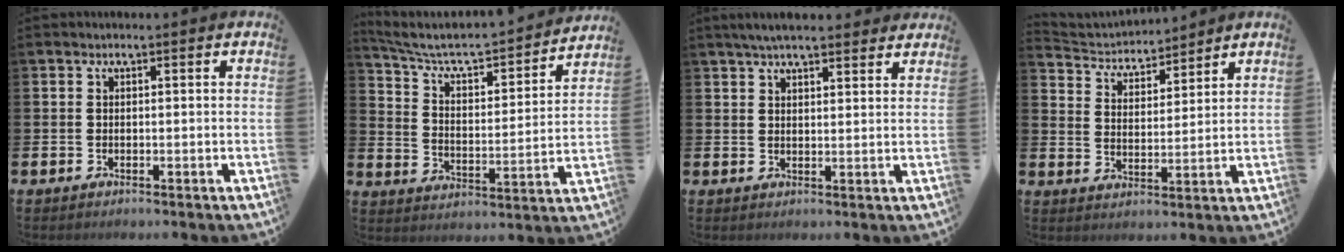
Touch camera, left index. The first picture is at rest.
{"total": 6.9, "force": [6.1, 1.7, 2.7], "torque": [-0.083, -0.047, 0.097]}
{"total": 4.4, "force": [4.0, 0.8, 1.6], "torque": [-0.034, -0.010, 0.072]}
{"total": 4.0, "force": [3.8, 1.2, 0.0], "torque": [-0.021, -0.029, 0.064]}